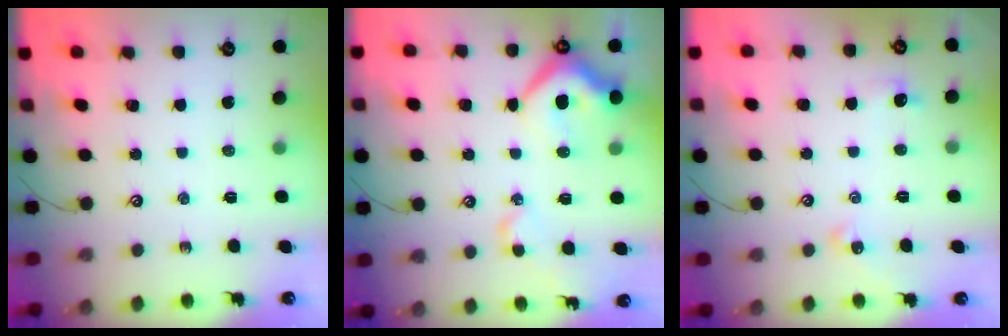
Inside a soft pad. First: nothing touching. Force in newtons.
{"total": 10.6, "press": 10.5, "slide": 1.9}
{"total": 2.9, "press": 2.8, "slide": 0.6}